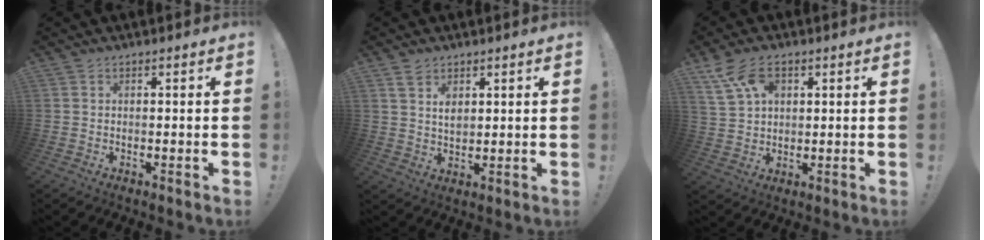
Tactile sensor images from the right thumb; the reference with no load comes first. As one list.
[{"total": 4.2, "force": [2.5, 2.8, 1.9], "torque": [-0.018, -0.017, 0.042]}, {"total": 10.0, "force": [4.7, 6.5, 6.1], "torque": [-0.114, -0.009, 0.093]}]